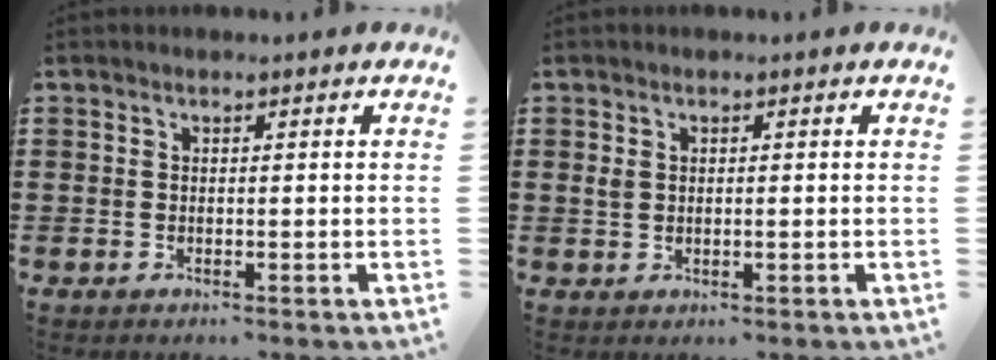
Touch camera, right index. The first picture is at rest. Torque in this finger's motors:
{"motor_torque": [0.28, 0.15, 0.00, 0.04]}